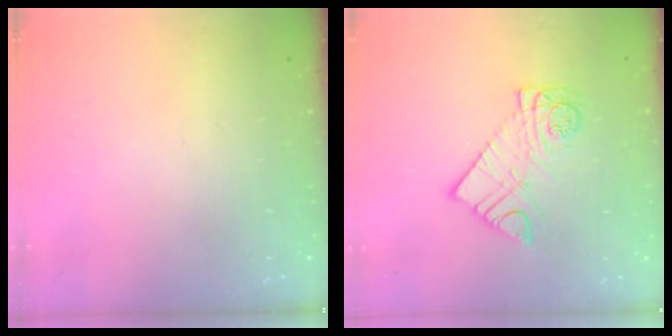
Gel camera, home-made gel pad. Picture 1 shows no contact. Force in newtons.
{"total": 10.5, "press": 10.4, "slide": 0.9}